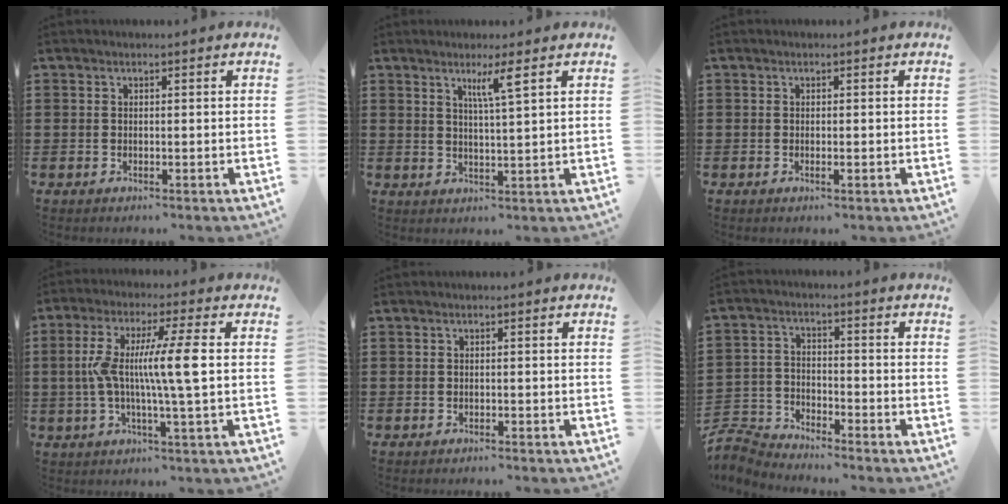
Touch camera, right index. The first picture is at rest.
{"total": 3.8, "force": [2.3, -0.4, 3.0], "torque": [-0.056, -0.007, 0.035]}
{"total": 0.6, "force": [-0.1, 0.1, 0.5], "torque": [-0.010, -0.004, -0.001]}
{"total": 9.5, "force": [0.1, 0.1, 9.5], "torque": [-0.180, -0.005, -0.007]}
{"total": 0.6, "force": [-0.6, 0.0, 0.0], "torque": [-0.002, -0.001, -0.013]}
{"total": 5.1, "force": [-5.0, 1.0, 0.4], "torque": [-0.037, -0.002, -0.110]}